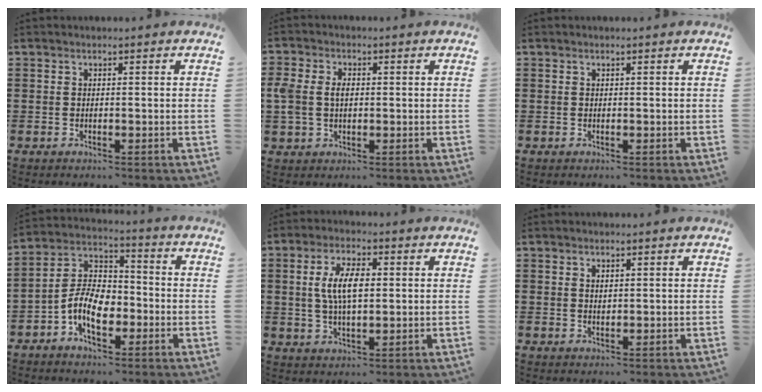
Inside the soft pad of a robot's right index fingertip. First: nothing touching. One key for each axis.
{"total": 3.7, "fx": 0.2, "fy": 2.7, "fz": 2.5, "tx": -0.070, "ty": 0.006, "tz": -0.003}
{"total": 0.0}
{"total": 8.7, "fx": -3.4, "fy": 5.1, "fz": 6.2, "tx": -0.145, "ty": 0.005, "tz": -0.068}
{"total": 7.1, "fx": 0.9, "fy": 3.0, "fz": 6.3, "tx": -0.133, "ty": 0.008, "tz": 0.011}
{"total": 0.8, "fx": 0.5, "fy": 0.5, "fz": 0.5, "tx": -0.011, "ty": 0.003, "tz": 0.009}